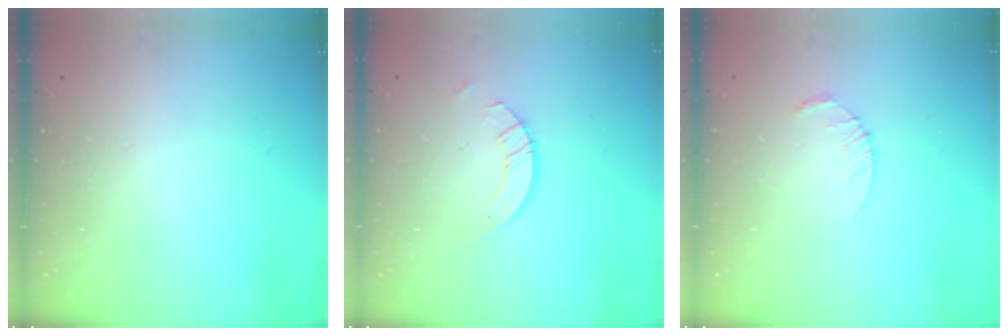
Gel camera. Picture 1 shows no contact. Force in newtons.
{"total": 3.6, "press": 3.6, "slide": 0.4}
{"total": 2.5, "press": 2.5, "slide": 0.3}